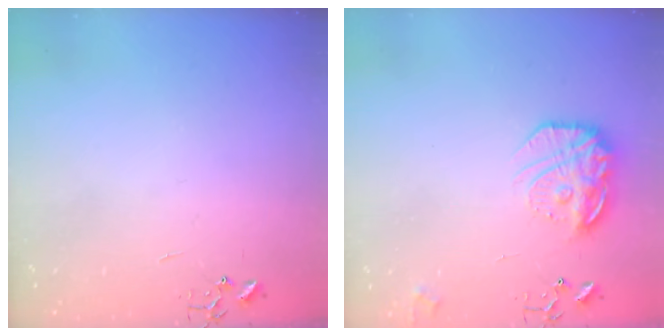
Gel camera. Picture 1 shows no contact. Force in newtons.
{"total": 17.1, "press": 17.0, "slide": 1.2}